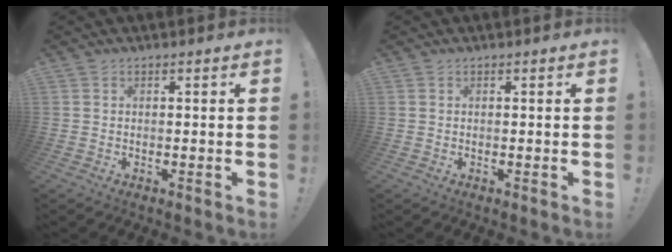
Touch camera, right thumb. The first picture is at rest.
{"total": 0.0}